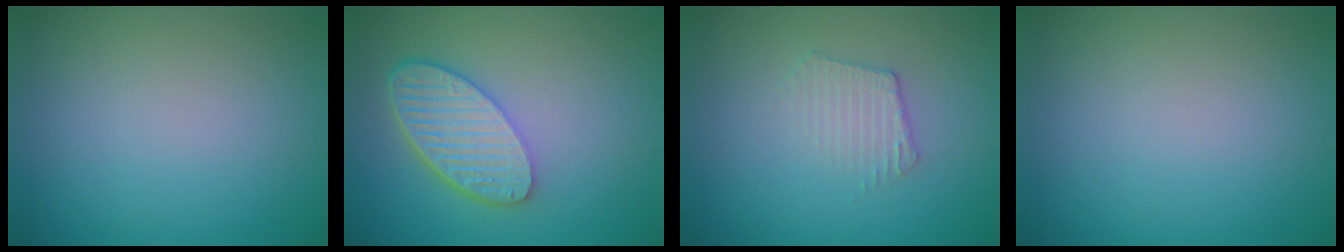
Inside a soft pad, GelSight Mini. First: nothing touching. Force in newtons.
{"total": 6.1, "press": 4.7, "slide": 3.9}
{"total": 2.1, "press": 2.0, "slide": 0.4}
{"total": 0.0}